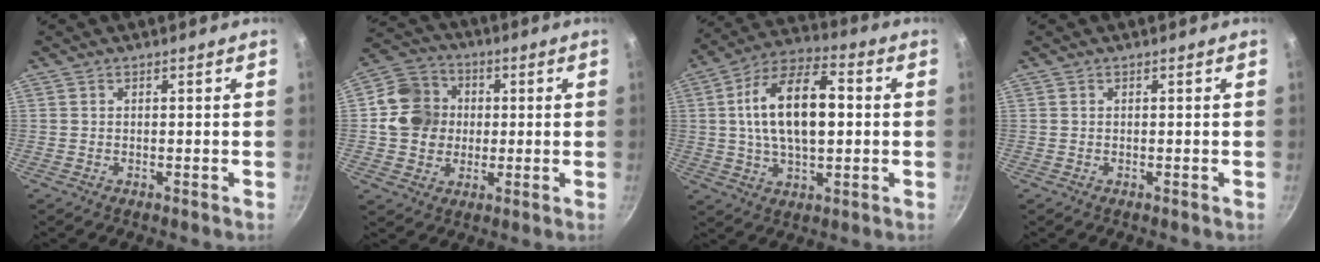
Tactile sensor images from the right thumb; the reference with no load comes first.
{"total": 12.0, "force": [0.4, 10.7, 5.3], "torque": [-0.076, 0.016, 0.001]}
{"total": 17.5, "force": [1.8, 8.8, 15.0], "torque": [-0.261, 0.021, 0.026]}
{"total": 0.0}